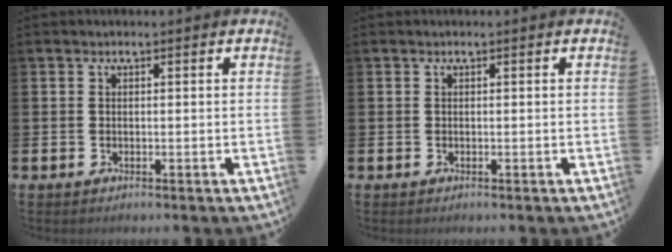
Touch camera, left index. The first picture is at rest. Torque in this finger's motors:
{"motor_torque": [-0.06, -0.06, 0.05, 0.00]}